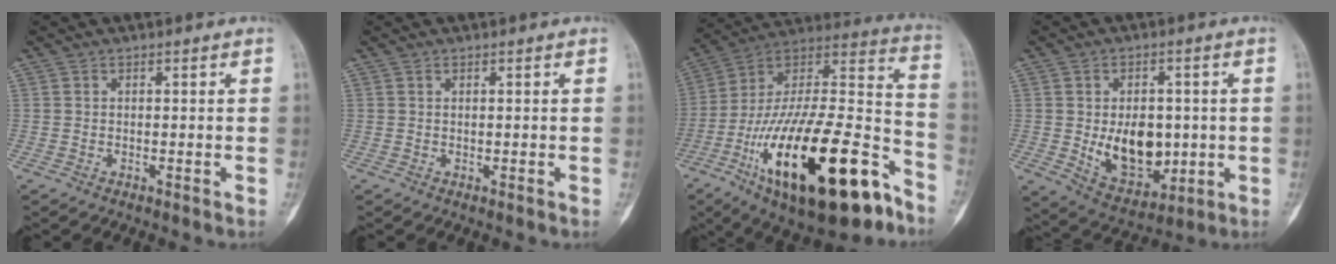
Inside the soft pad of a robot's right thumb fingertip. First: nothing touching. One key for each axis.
{"total": 0.0}
{"total": 35.6, "fx": -17.1, "fy": 13.4, "fz": 28.2, "tx": -0.455, "ty": 0.063, "tz": -0.276}
{"total": 12.8, "fx": -0.8, "fy": 8.4, "fz": 9.6, "tx": -0.107, "ty": -0.012, "tz": 0.008}